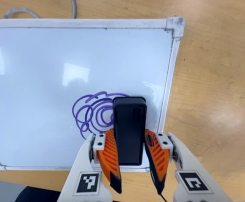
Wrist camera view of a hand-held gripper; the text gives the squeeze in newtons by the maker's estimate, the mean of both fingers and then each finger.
{"total": 10.7, "left": 10.4, "right": 10.9}